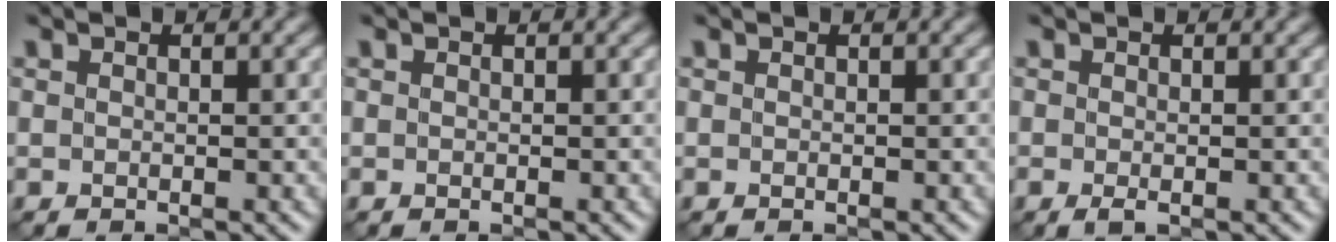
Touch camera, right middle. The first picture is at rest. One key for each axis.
{"total": 0.0}
{"total": 0.0}
{"total": 0.8, "fx": -0.3, "fy": 0.2, "fz": 0.7, "tx": -0.019, "ty": 0.000, "tz": -0.006}